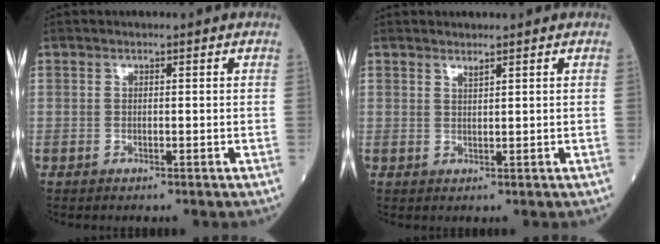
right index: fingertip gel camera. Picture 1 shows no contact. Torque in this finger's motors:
{"motor_torque": [-0.09, 0.08, -0.05, -0.01]}